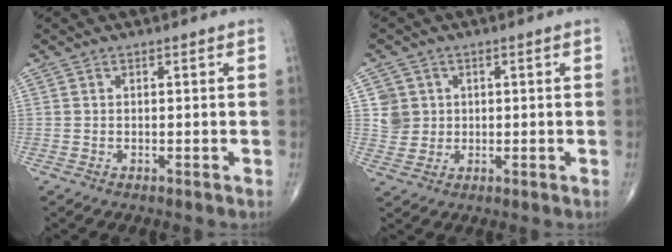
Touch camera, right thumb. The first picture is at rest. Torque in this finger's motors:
{"motor_torque": [-0.17, 0.18, 0.26, 0.16, -0.01]}